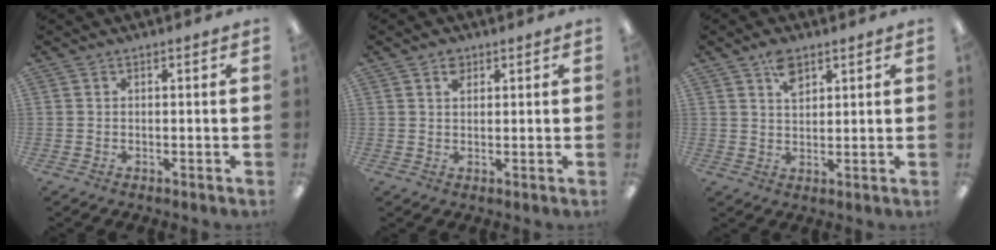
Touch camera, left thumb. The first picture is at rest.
{"total": 2.5, "force": [1.7, 1.5, 1.1], "torque": [-0.010, -0.007, 0.028]}
{"total": 5.1, "force": [3.1, 2.9, 2.9], "torque": [-0.041, -0.007, 0.052]}